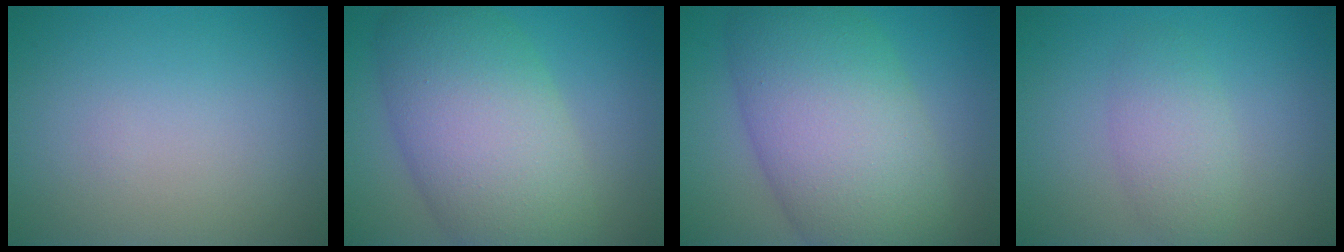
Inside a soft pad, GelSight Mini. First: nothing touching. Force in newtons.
{"total": 10.6, "press": 10.6, "slide": 0.8}
{"total": 11.6, "press": 11.6, "slide": 0.3}
{"total": 2.7, "press": 2.7, "slide": 0.1}